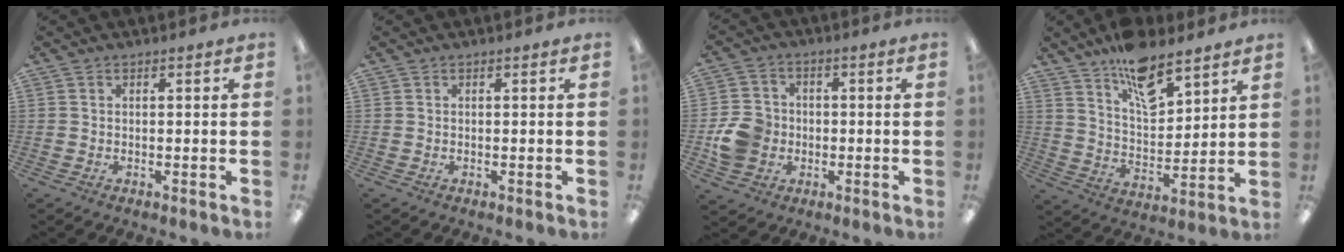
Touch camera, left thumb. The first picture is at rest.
{"total": 0.0}
{"total": 8.4, "force": [-1.6, 7.5, 3.4], "torque": [-0.068, 0.017, -0.026]}
{"total": 12.8, "force": [9.7, 5.1, 6.6], "torque": [-0.102, -0.058, 0.171]}